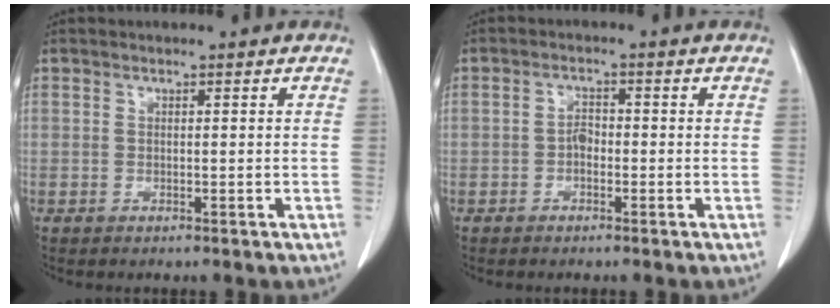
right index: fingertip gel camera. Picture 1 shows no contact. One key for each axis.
{"total": 1.8, "fx": -0.7, "fy": 1.0, "fz": 1.3, "tx": -0.019, "ty": 0.006, "tz": -0.013}